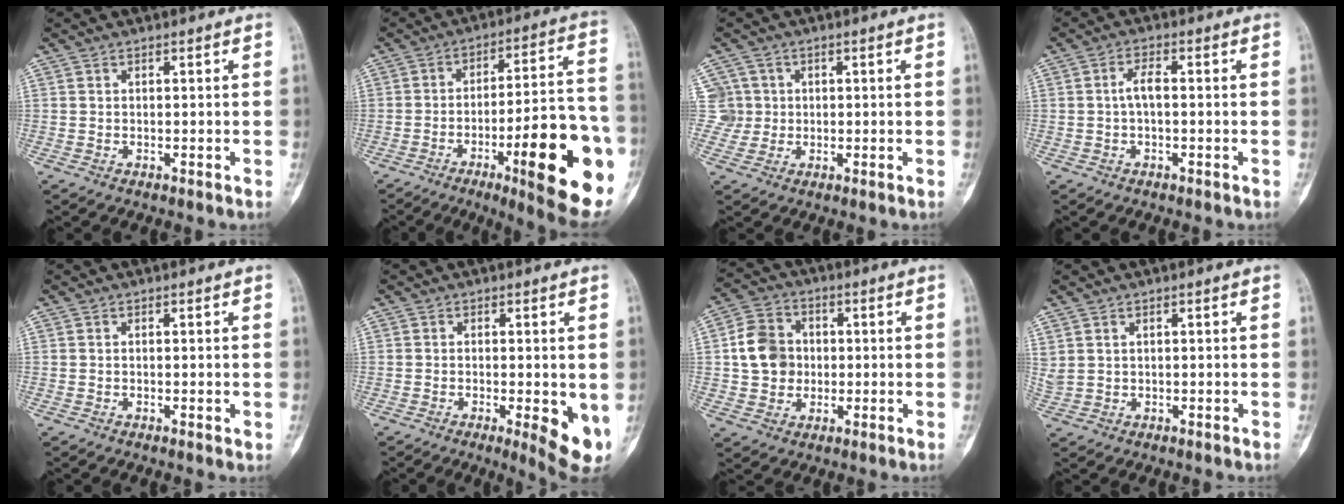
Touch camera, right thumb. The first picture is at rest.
{"total": 23.8, "force": [-8.5, 5.4, 21.5], "torque": [-0.247, 0.027, -0.114]}
{"total": 4.7, "force": [0.8, 4.6, 0.0], "torque": [0.031, 0.010, 0.013]}
{"total": 3.0, "force": [-0.2, 1.2, 2.7], "torque": [-0.055, 0.010, -0.006]}
{"total": 0.7, "force": [0.0, 0.2, 0.7], "torque": [-0.007, -0.002, 0.000]}
{"total": 7.9, "force": [-1.8, 2.2, 7.4], "torque": [-0.092, -0.018, -0.022]}
{"total": 9.5, "force": [0.3, 8.2, 4.7], "torque": [-0.062, 0.012, -0.001]}
{"total": 2.1, "force": [1.2, 1.4, 1.0], "torque": [-0.029, 0.003, 0.032]}